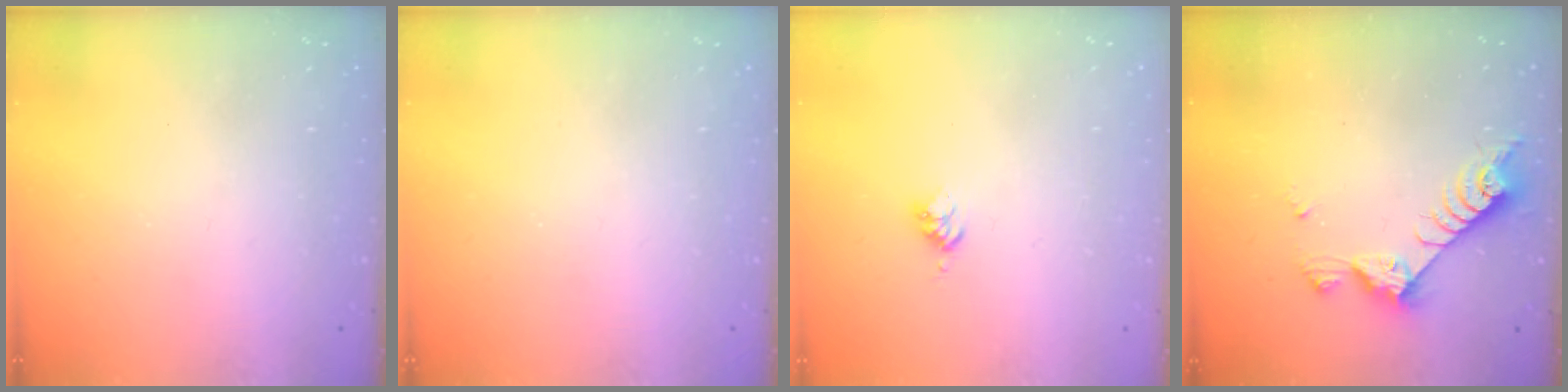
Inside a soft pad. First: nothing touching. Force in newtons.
{"total": 0.0}
{"total": 3.0, "press": 2.9, "slide": 0.4}
{"total": 7.9, "press": 7.8, "slide": 1.3}